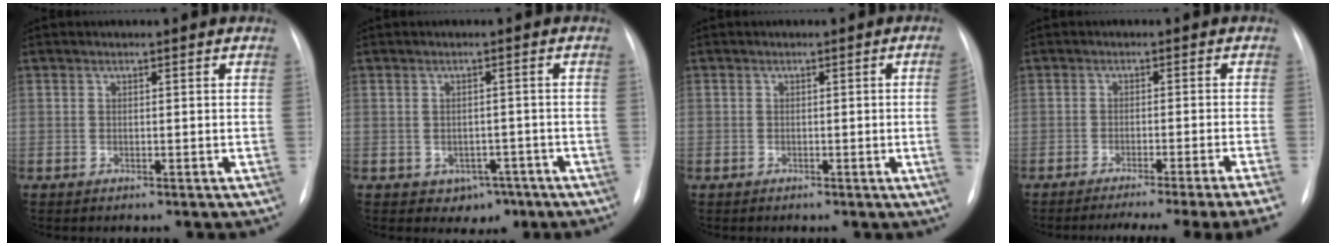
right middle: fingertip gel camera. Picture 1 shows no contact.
{"total": 3.7, "force": [-1.9, 2.9, 1.4], "torque": [-0.010, 0.010, -0.013]}
{"total": 2.7, "force": [-0.3, -0.9, 2.5], "torque": [-0.029, -0.003, -0.004]}
{"total": 15.2, "force": [-13.2, -2.3, 7.3], "torque": [-0.067, -0.025, -0.171]}